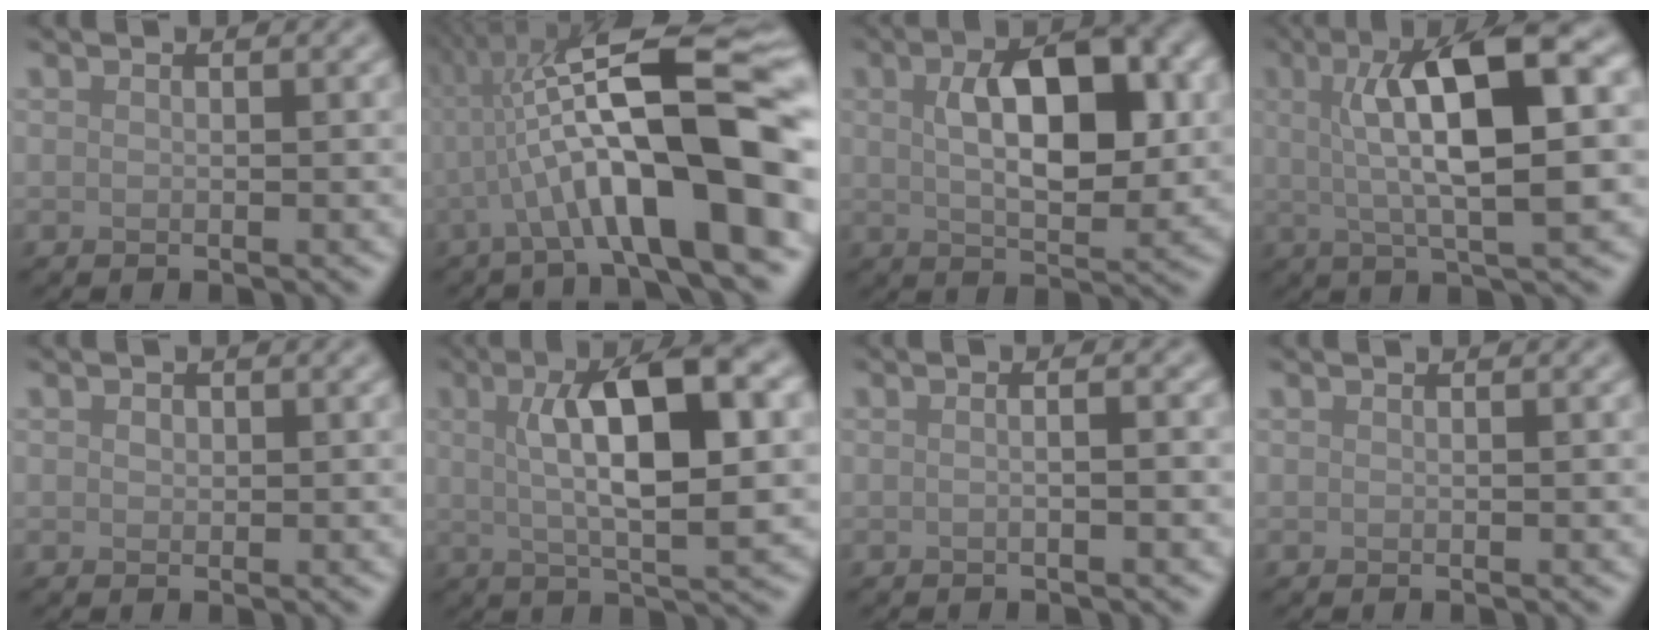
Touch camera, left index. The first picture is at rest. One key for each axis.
{"total": 13.8, "fx": -1.1, "fy": 3.1, "fz": 13.4, "tx": -0.204, "ty": 0.029, "tz": -0.020}
{"total": 8.5, "fx": 1.6, "fy": 3.8, "fz": 7.5, "tx": -0.116, "ty": 0.009, "tz": 0.026}
{"total": 11.7, "fx": 2.3, "fy": 3.4, "fz": 10.9, "tx": -0.156, "ty": 0.018, "tz": 0.035}
{"total": 0.6, "fx": 0.2, "fy": 0.5, "fz": 0.3, "tx": -0.006, "ty": -0.001, "tz": 0.001}
{"total": 10.5, "fx": 2.4, "fy": 3.2, "fz": 9.7, "tx": -0.139, "ty": 0.010, "tz": 0.036}
{"total": 3.5, "fx": 0.5, "fy": 1.8, "fz": 2.9, "tx": -0.001, "ty": 0.010, "tz": -0.024}
{"total": 0.0}